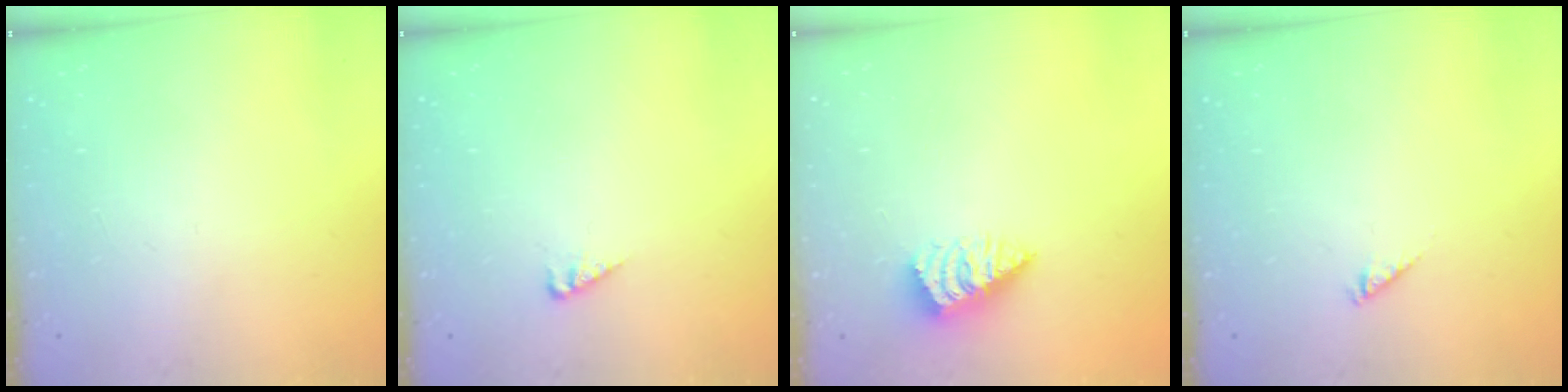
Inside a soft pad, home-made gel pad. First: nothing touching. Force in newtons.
{"total": 2.9, "press": 2.9, "slide": 0.4}
{"total": 1.9, "press": 1.9, "slide": 0.4}
{"total": 0.9, "press": 0.8, "slide": 0.3}